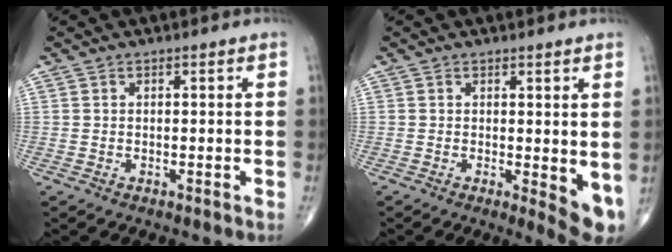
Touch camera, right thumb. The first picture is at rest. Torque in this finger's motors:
{"motor_torque": [0.27, 0.66, 0.75, -0.12, 0.04]}